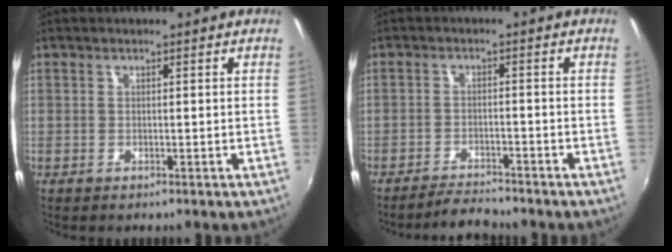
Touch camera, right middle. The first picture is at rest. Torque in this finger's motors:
{"motor_torque": [0.40, -0.31, 0.35, 0.14]}